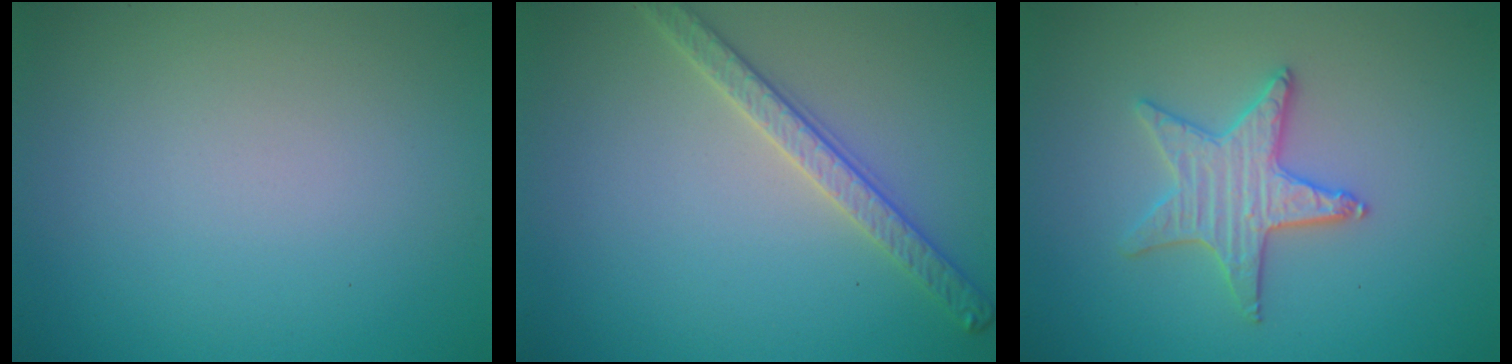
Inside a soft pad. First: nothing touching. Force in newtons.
{"total": 2.8, "press": 2.7, "slide": 0.7}
{"total": 3.4, "press": 3.3, "slide": 0.7}